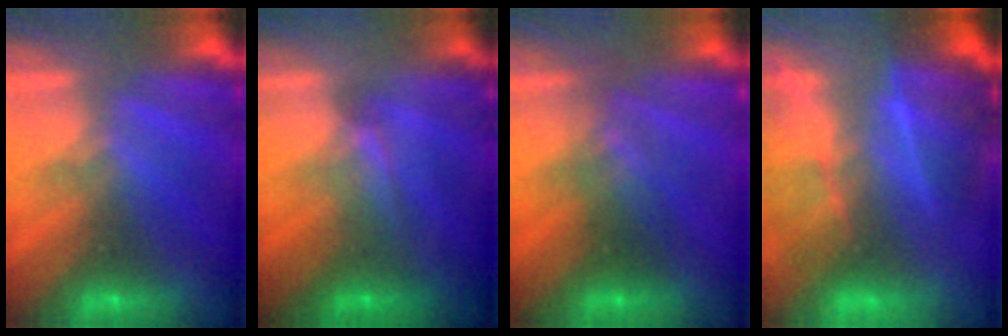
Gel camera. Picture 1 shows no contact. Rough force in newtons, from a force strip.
{"total": 1.6}
{"total": 2.9}
{"total": 7.1}